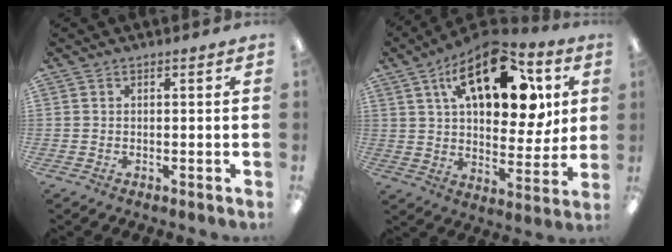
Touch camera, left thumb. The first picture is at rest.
{"total": 22.4, "force": [10.2, 10.9, 16.7], "torque": [-0.239, -0.029, 0.164]}